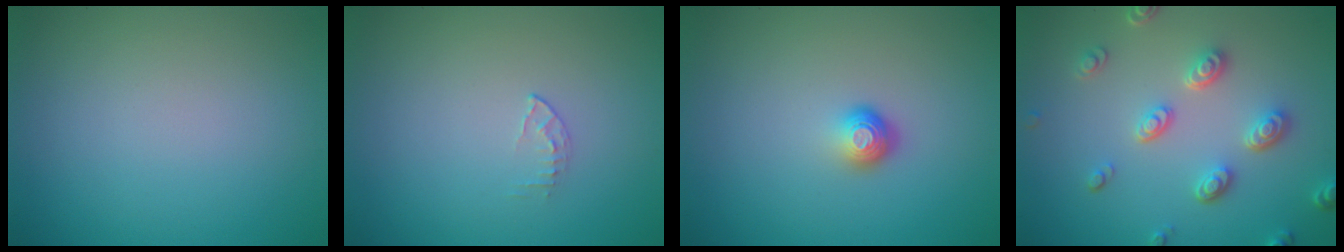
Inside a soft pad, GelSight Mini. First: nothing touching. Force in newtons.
{"total": 0.6, "press": 0.4, "slide": 0.4}
{"total": 1.8, "press": 1.1, "slide": 1.4}
{"total": 3.8, "press": 3.2, "slide": 2.0}